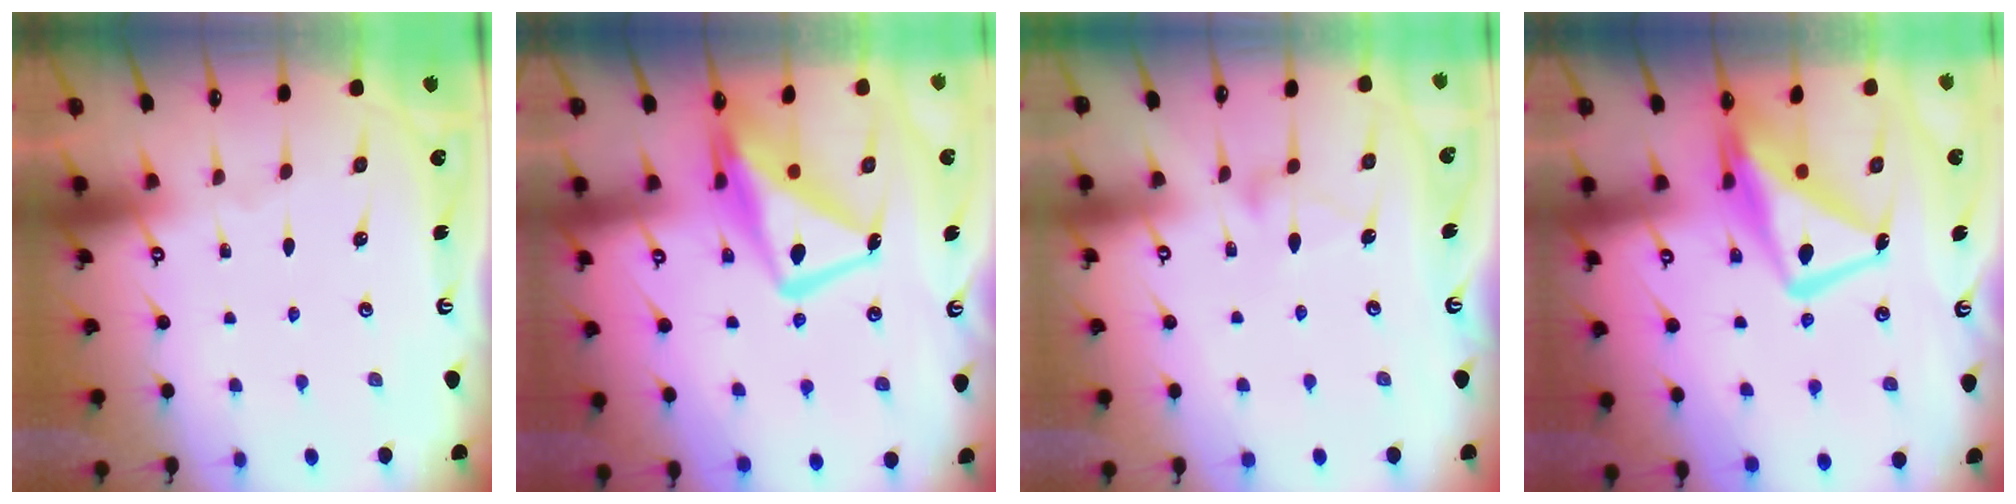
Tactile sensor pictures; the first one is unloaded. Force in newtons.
{"total": 13.8, "press": 13.8, "slide": 1.3}
{"total": 9.8, "press": 9.8, "slide": 0.5}
{"total": 13.8, "press": 13.8, "slide": 1.3}